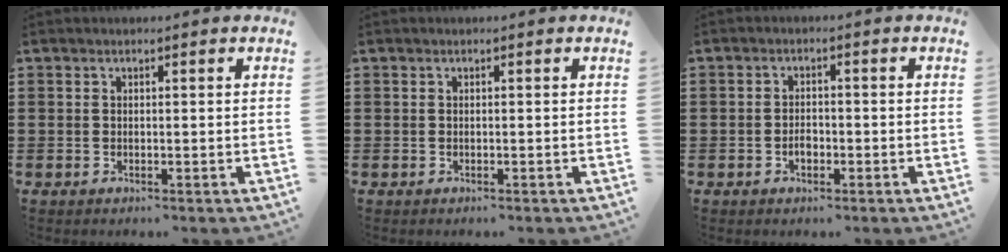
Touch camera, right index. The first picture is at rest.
{"total": 0.0}
{"total": 1.9, "force": [-0.8, 1.1, 1.3], "torque": [-0.026, 0.003, -0.016]}